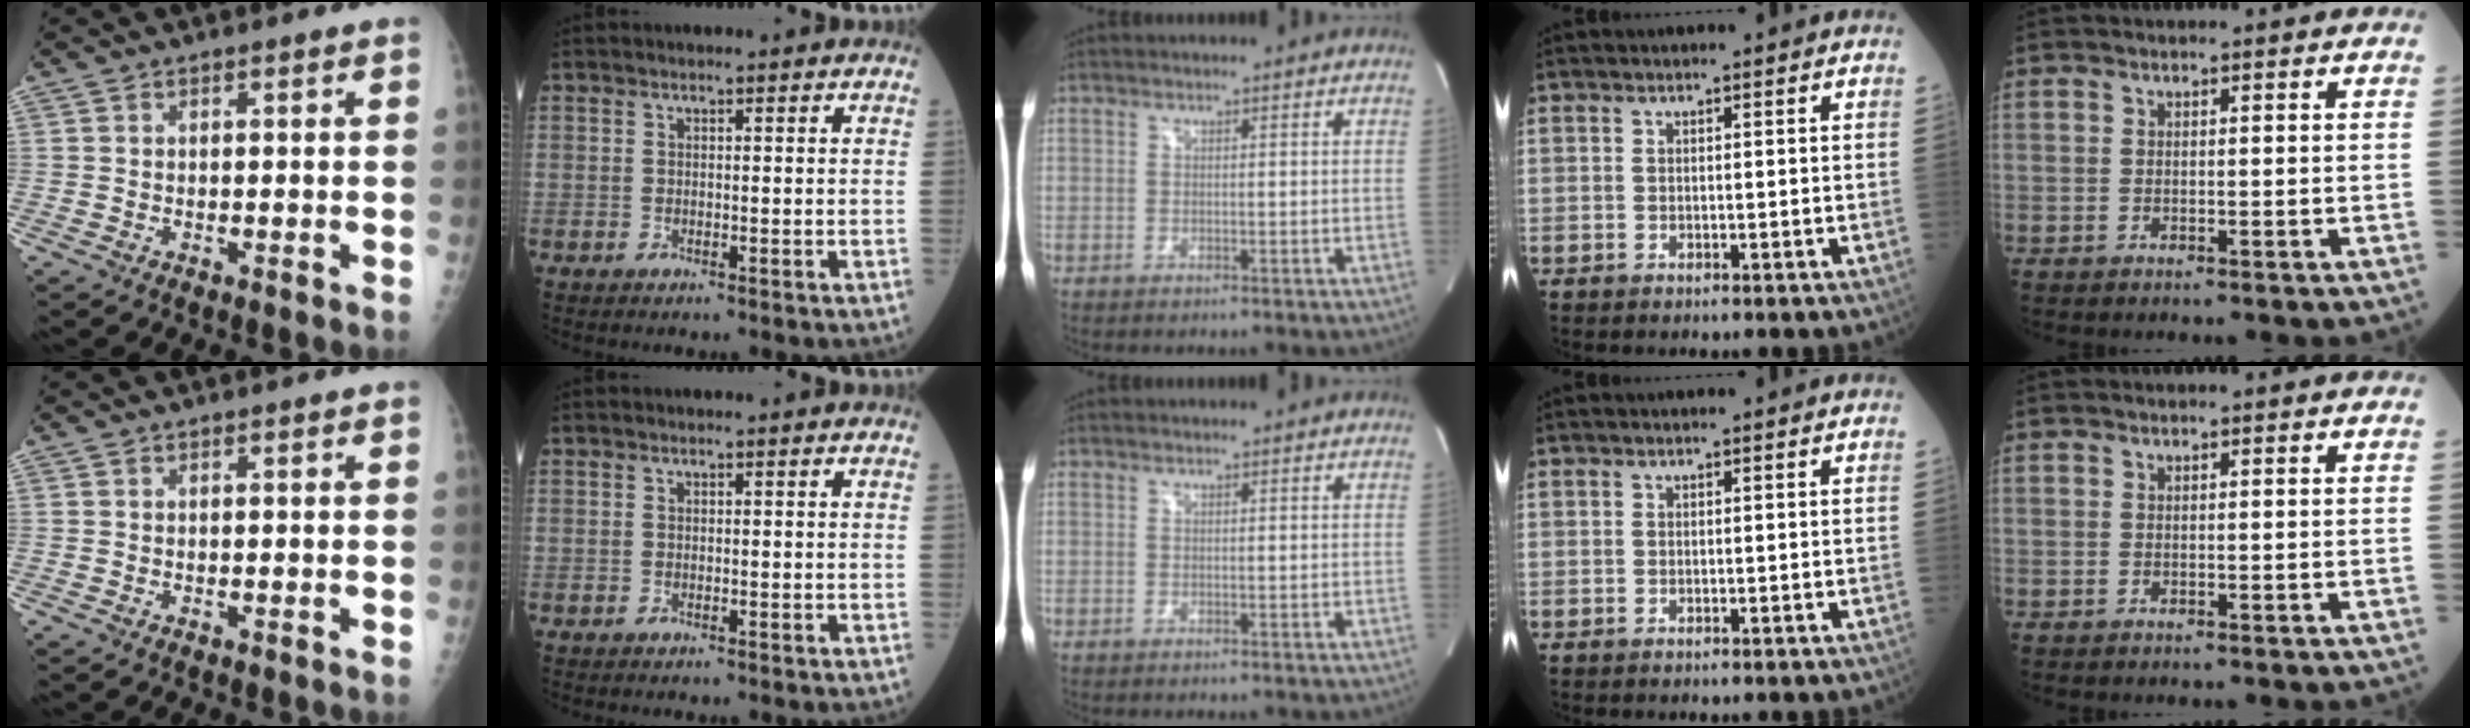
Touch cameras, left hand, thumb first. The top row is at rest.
{}